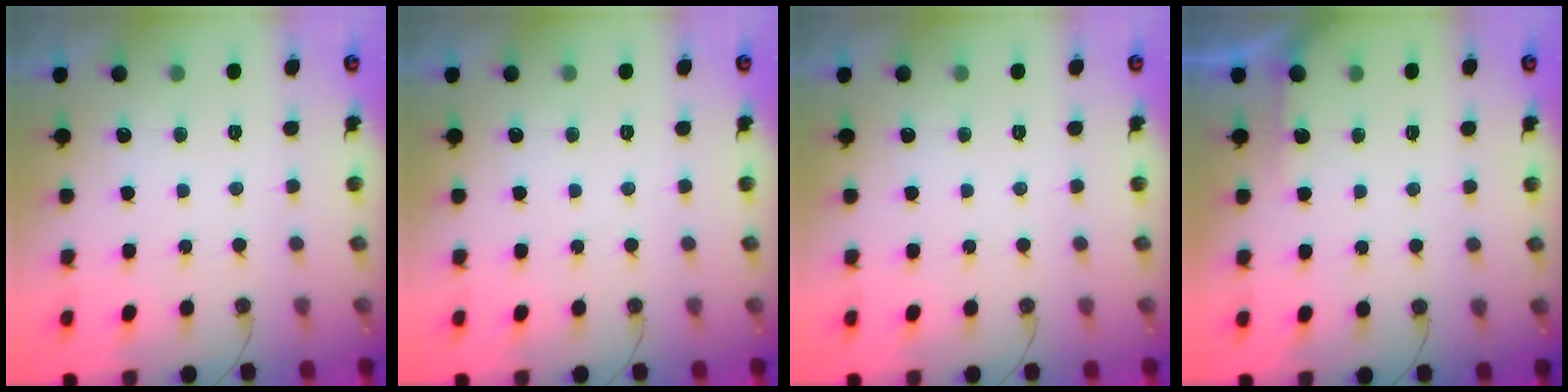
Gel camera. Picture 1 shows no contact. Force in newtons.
{"total": 0.0}
{"total": 0.0}
{"total": 2.0, "press": 2.0, "slide": 0.3}